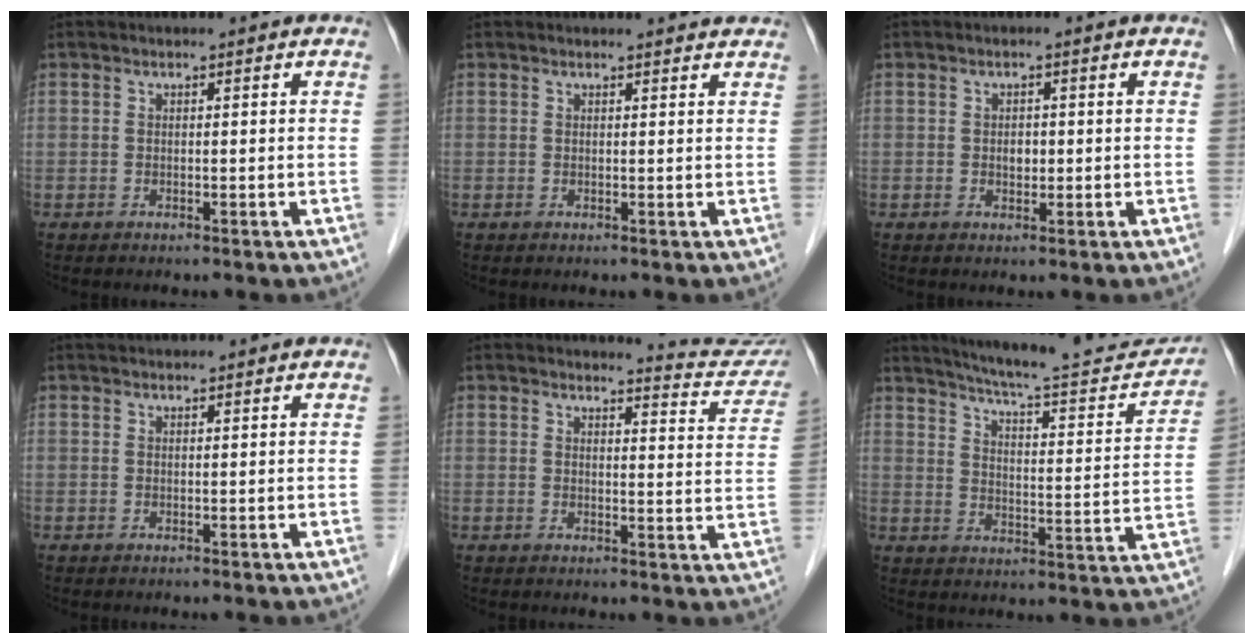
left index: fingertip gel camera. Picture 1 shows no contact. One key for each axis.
{"total": 2.9, "fx": 2.8, "fy": 0.3, "fz": 0.3, "tx": -0.010, "ty": 0.000, "tz": 0.022}
{"total": 1.5, "fx": -0.1, "fy": 1.1, "fz": 1.1, "tx": -0.018, "ty": 0.001, "tz": 0.000}
{"total": 3.0, "fx": 2.9, "fy": 0.4, "fz": 0.9, "tx": -0.011, "ty": 0.032, "tz": 0.042}
{"total": 8.5, "fx": 8.5, "fy": 0.1, "fz": -0.2, "tx": 0.008, "ty": -0.060, "tz": 0.076}
{"total": 22.0, "fx": 20.3, "fy": 2.3, "fz": 8.2, "tx": -0.119, "ty": -0.044, "tz": 0.261}